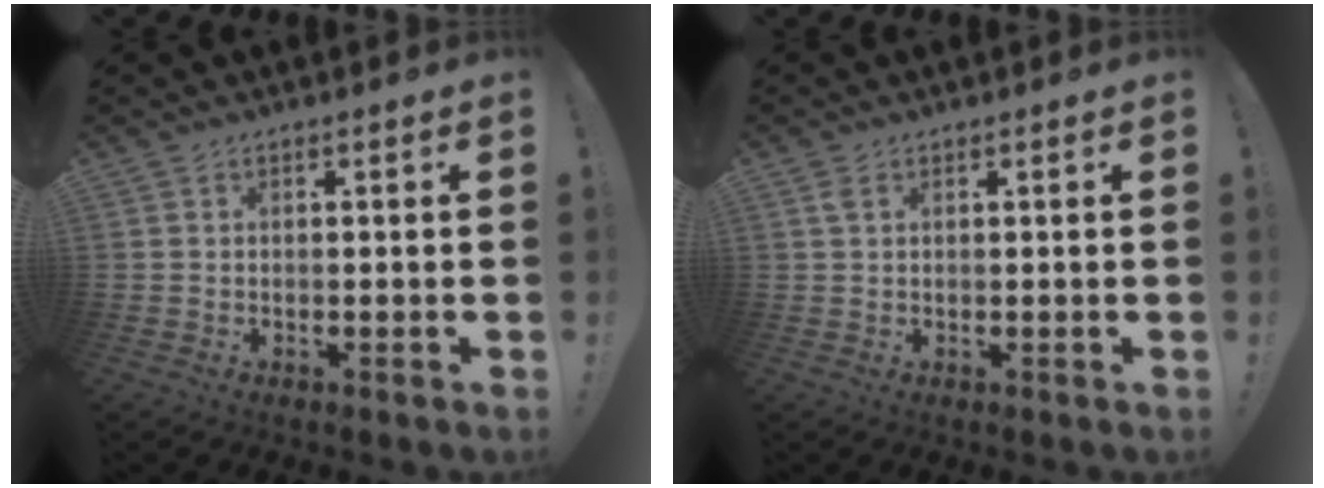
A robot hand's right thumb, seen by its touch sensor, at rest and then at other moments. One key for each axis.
{"total": 1.7, "fx": 0.9, "fy": 0.9, "fz": 1.1, "tx": -0.022, "ty": 0.002, "tz": 0.017}